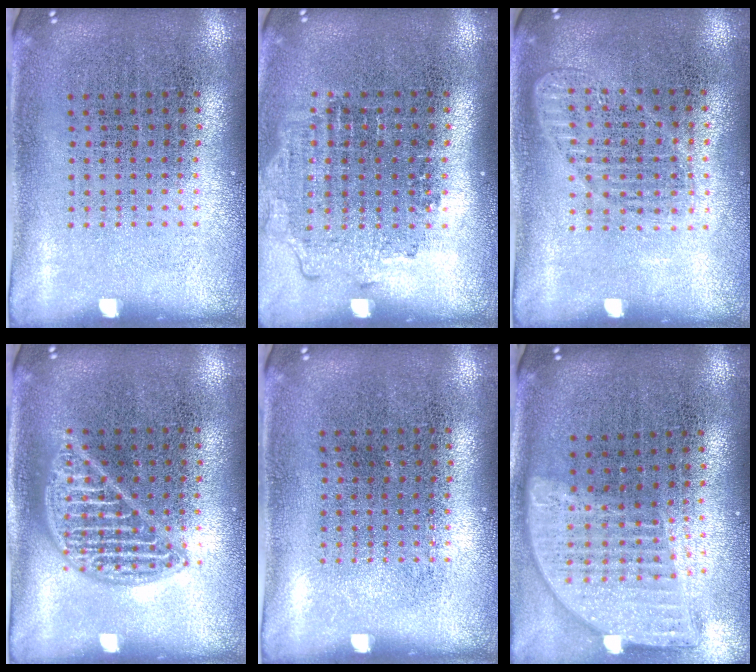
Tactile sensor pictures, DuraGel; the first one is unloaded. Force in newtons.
{"total": 1.2, "press": 1.1, "slide": 0.5}
{"total": 1.3, "press": 1.2, "slide": 0.3}
{"total": 2.2, "press": 2.2, "slide": 0.2}
{"total": 0.0}
{"total": 2.0, "press": 1.6, "slide": 1.2}